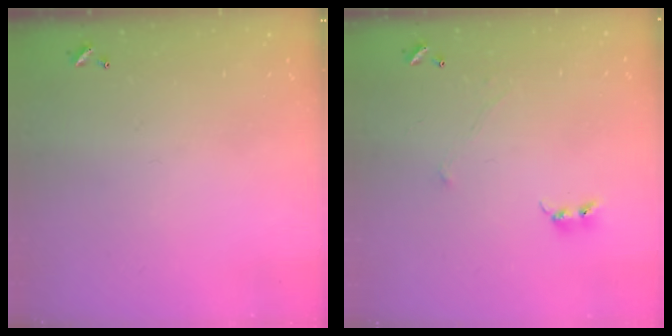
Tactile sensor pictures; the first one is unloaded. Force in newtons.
{"total": 1.5, "press": 1.4, "slide": 0.6}